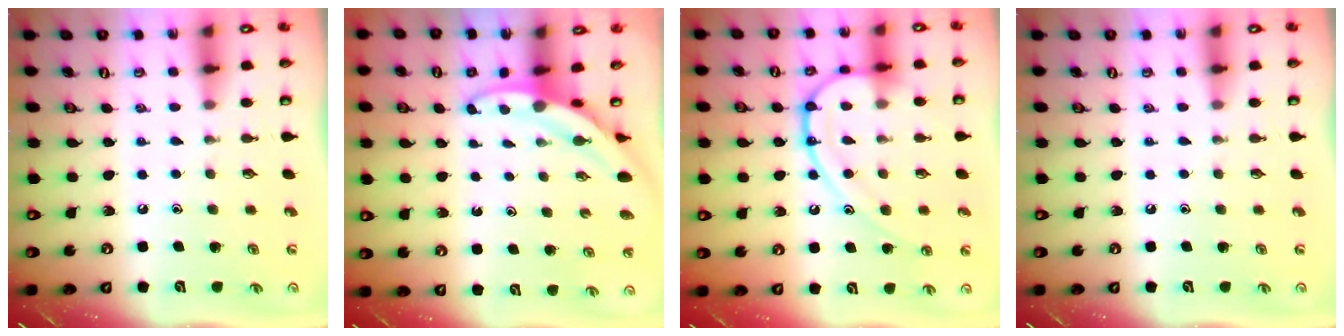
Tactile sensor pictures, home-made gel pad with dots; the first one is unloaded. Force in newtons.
{"total": 3.5, "press": 3.5, "slide": 0.1}
{"total": 14.3, "press": 14.2, "slide": 1.4}
{"total": 0.0}